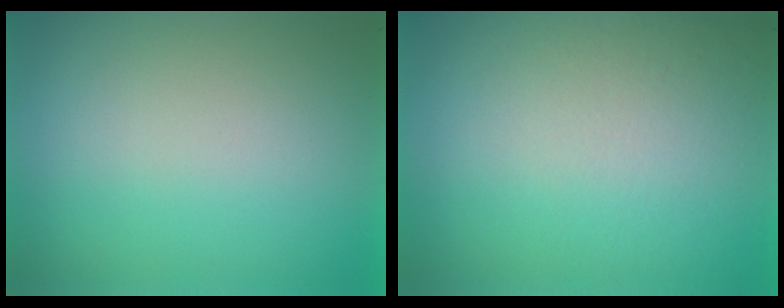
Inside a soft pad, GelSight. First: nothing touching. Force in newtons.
{"total": 3.1}